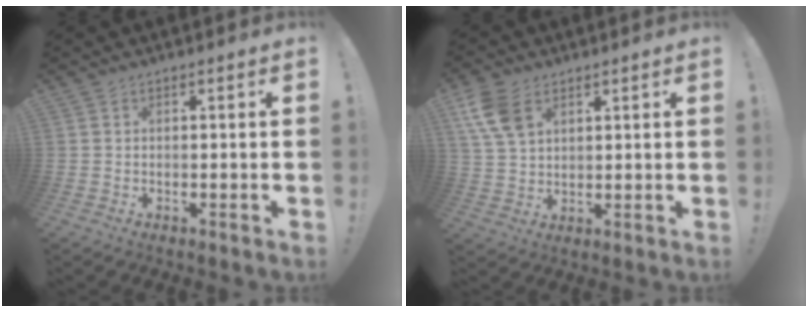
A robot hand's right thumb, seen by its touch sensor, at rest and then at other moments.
{"total": 9.9, "force": [4.9, 6.4, 5.8], "torque": [-0.118, -0.010, 0.095]}